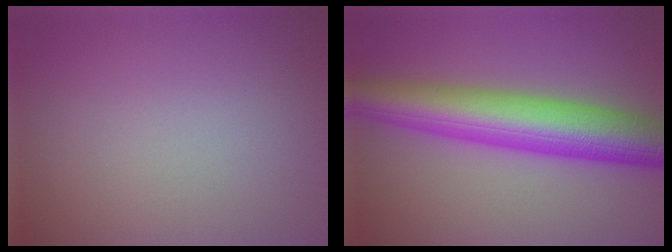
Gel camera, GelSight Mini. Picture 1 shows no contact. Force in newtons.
{"total": 9.2, "press": 9.2, "slide": 0.0}